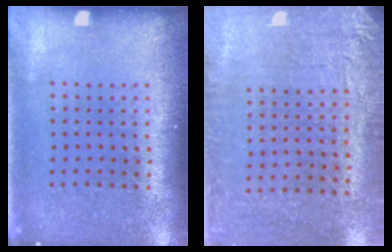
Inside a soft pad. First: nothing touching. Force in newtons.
{"total": 2.9, "press": 2.8, "slide": 0.9}